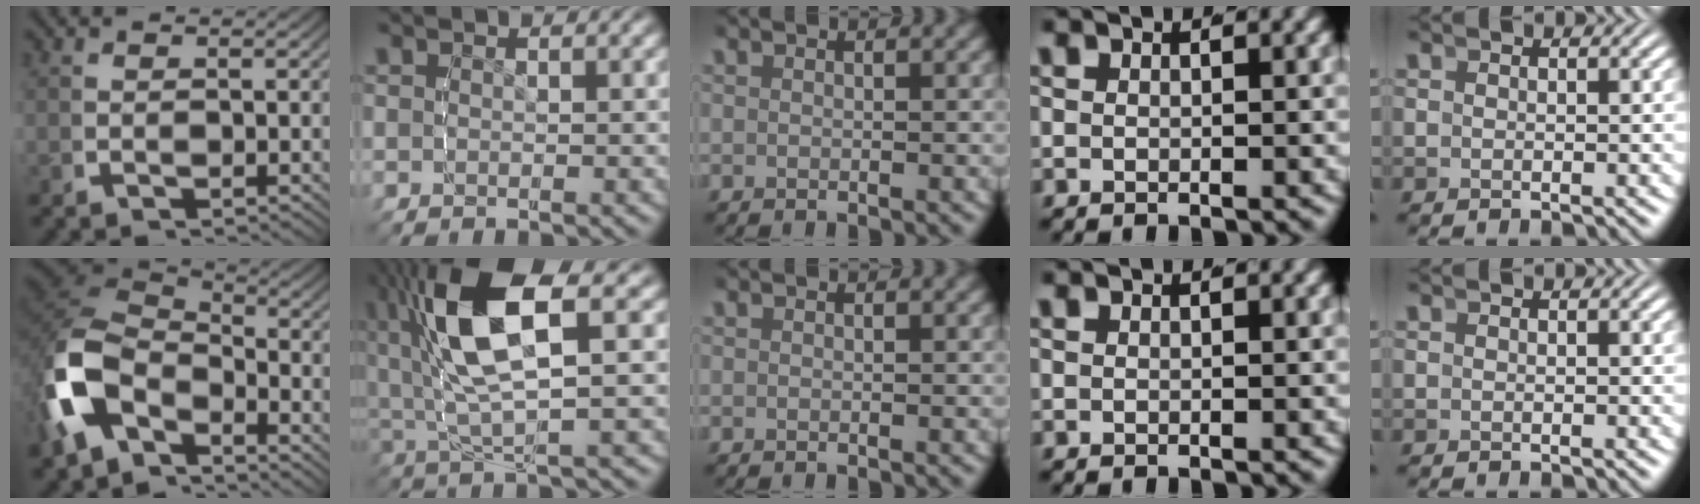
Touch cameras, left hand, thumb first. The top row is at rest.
{"thumb": {"total": 10.9, "force": [-1.3, 7.5, 7.8], "torque": [-0.192, -0.018, -0.021]}, "index": {"total": 10.2, "force": [2.0, 4.4, 8.9], "torque": [-0.195, -0.005, 0.043]}}